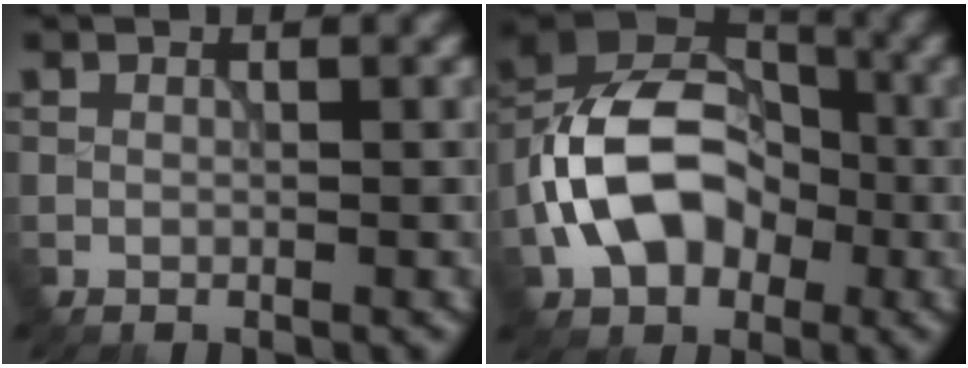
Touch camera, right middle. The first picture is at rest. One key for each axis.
{"total": 10.4, "fx": -2.6, "fy": 7.2, "fz": 7.0, "tx": -0.130, "ty": 0.011, "tz": -0.059}